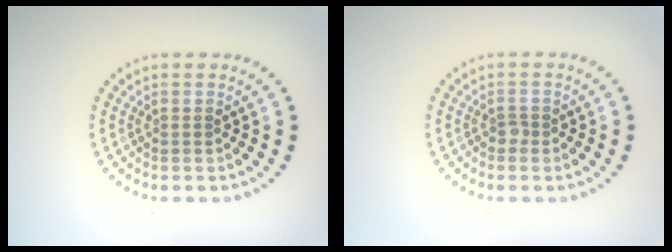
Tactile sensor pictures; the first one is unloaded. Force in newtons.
{"total": 0.7, "press": 0.5, "slide": 0.5}